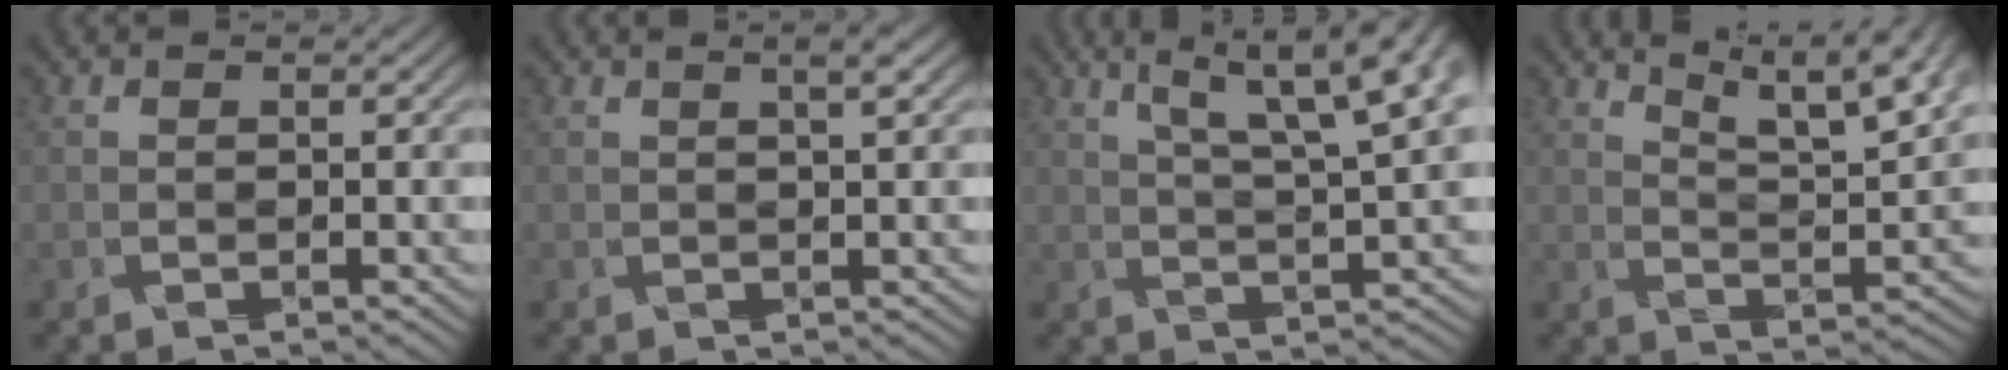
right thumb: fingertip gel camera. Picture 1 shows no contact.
{"total": 1.8, "force": [0.9, -0.1, 1.5], "torque": [-0.037, 0.004, 0.020]}
{"total": 9.0, "force": [5.1, 0.7, 7.4], "torque": [-0.133, 0.020, 0.080]}
{"total": 10.1, "force": [7.8, 1.4, 6.3], "torque": [-0.111, 0.007, 0.111]}